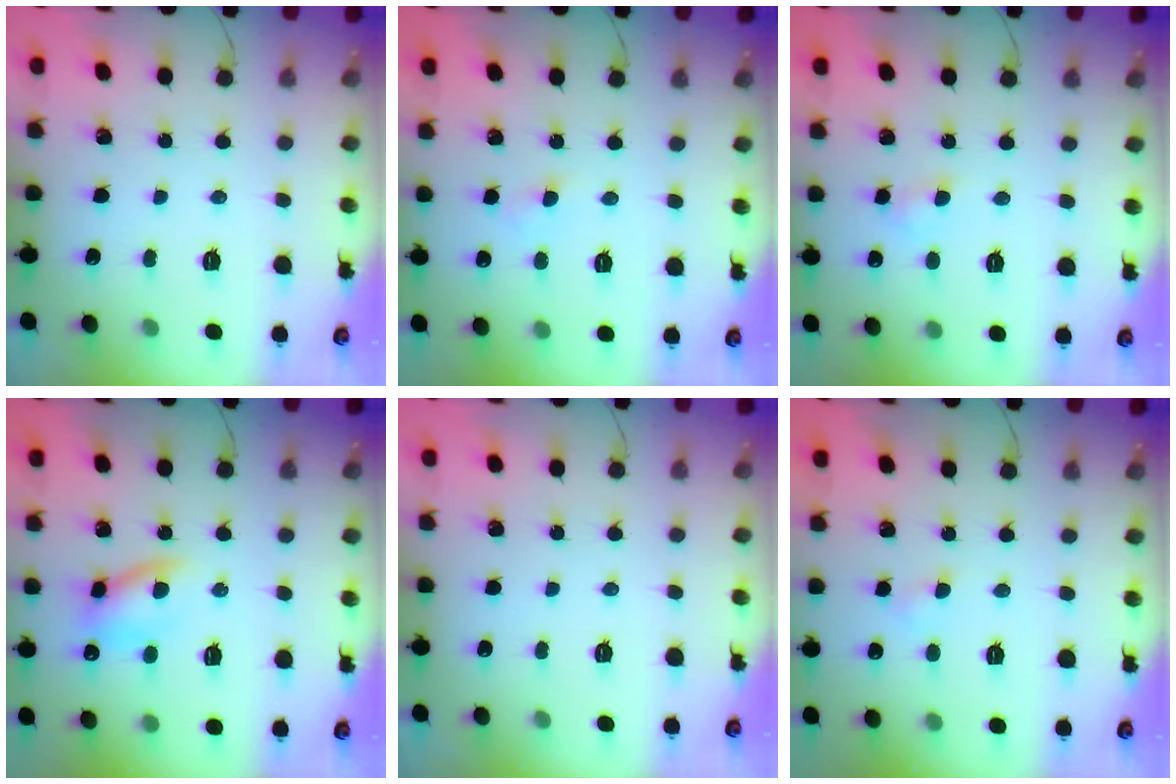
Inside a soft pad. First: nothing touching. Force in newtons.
{"total": 2.6, "press": 2.4, "slide": 0.9}
{"total": 2.5, "press": 2.3, "slide": 1.0}
{"total": 8.9, "press": 8.6, "slide": 2.2}
{"total": 0.0}
{"total": 2.2, "press": 2.1, "slide": 0.8}